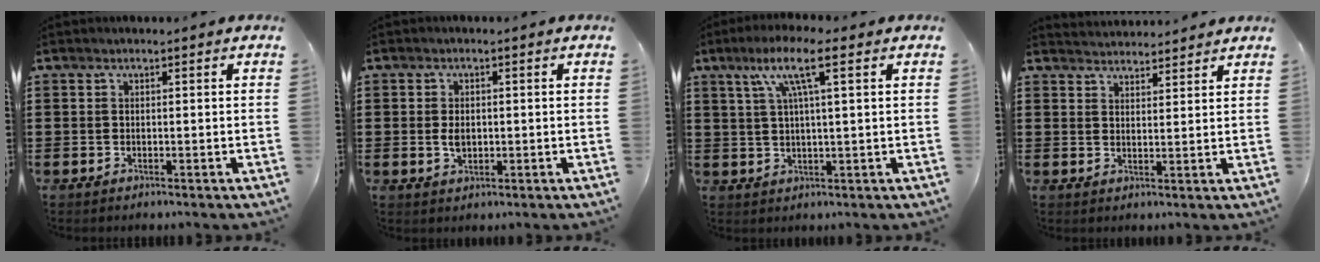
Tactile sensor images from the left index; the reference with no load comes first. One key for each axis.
{"total": 2.3, "fx": -0.1, "fy": 1.5, "fz": 1.8, "tx": -0.038, "ty": 0.004, "tz": -0.002}
{"total": 7.6, "fx": 3.3, "fy": 0.9, "fz": 6.7, "tx": -0.138, "ty": 0.007, "tz": 0.054}
{"total": 2.7, "fx": 2.7, "fy": 0.0, "fz": -0.5, "tx": 0.000, "ty": -0.010, "tz": 0.050}